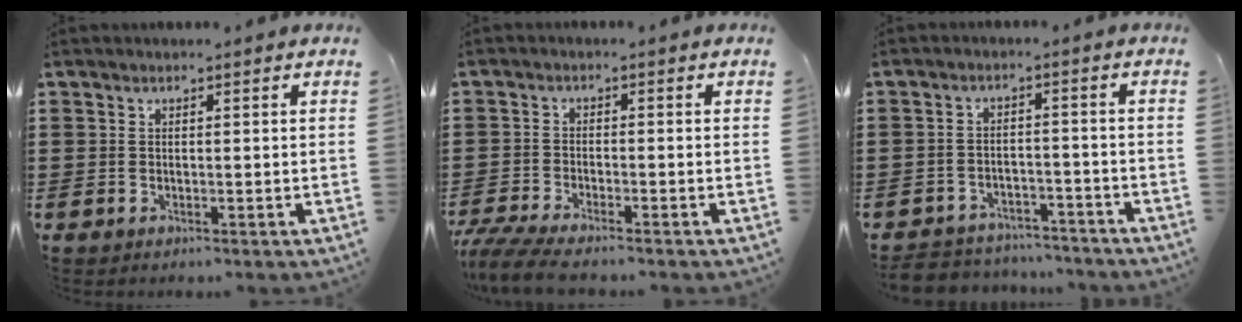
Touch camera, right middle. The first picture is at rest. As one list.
[{"total": 4.7, "force": [-4.3, 0.4, 1.8], "torque": [-0.057, -0.017, -0.091]}, {"total": 4.6, "force": [-4.5, 1.0, 0.1], "torque": [-0.010, 0.010, -0.096]}]